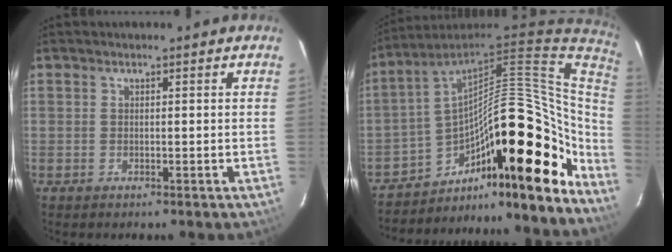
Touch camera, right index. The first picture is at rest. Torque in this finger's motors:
{"motor_torque": [1.16, -0.97, 1.05, 0.21]}